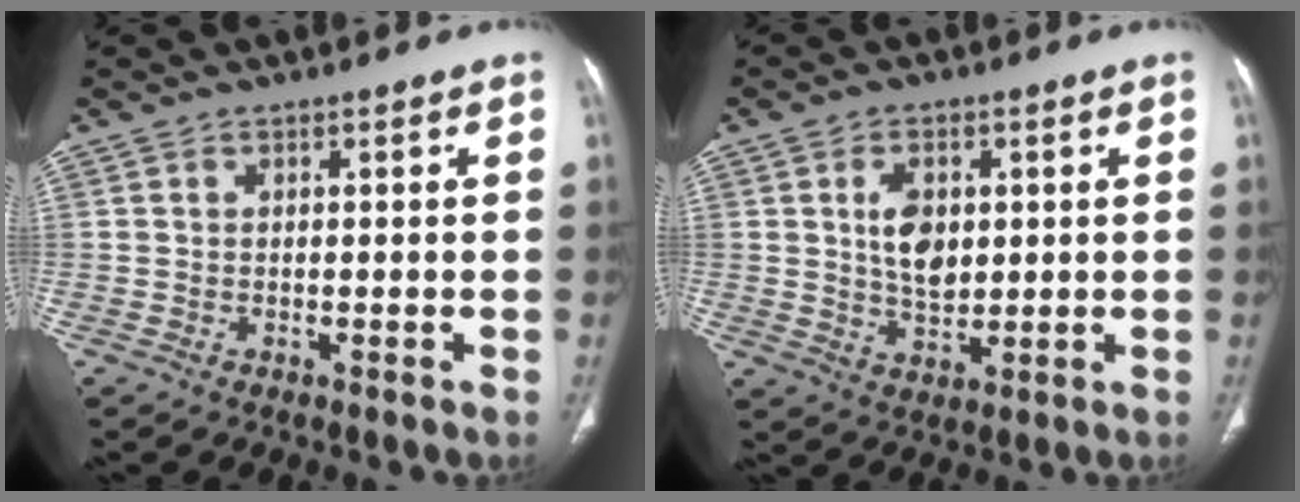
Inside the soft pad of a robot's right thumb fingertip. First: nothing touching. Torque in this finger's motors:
{"motor_torque": [1.06, 0.87, 0.90, -0.53, 0.07]}